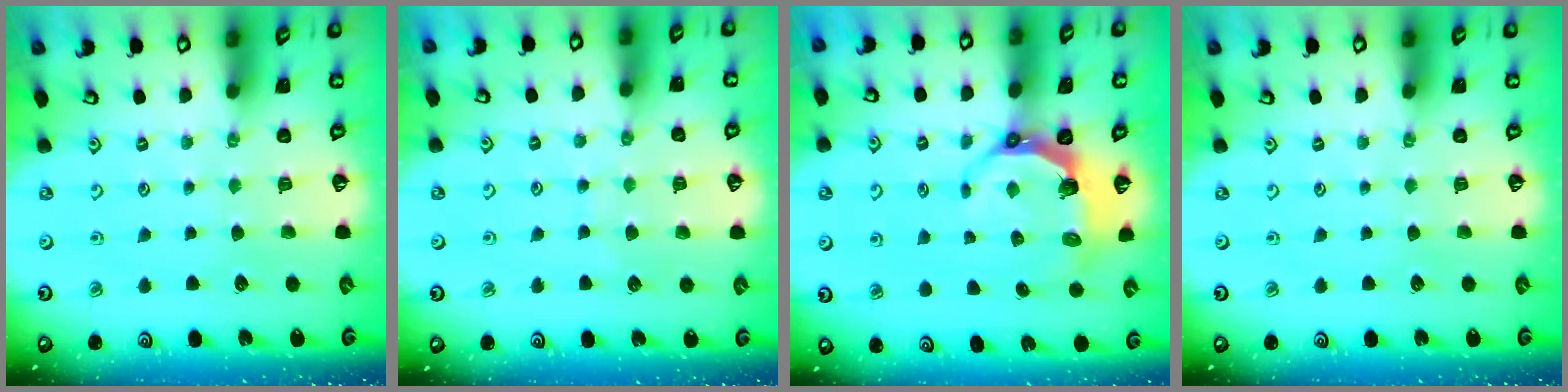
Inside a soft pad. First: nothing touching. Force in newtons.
{"total": 4.9, "press": 4.8, "slide": 0.4}
{"total": 5.3, "press": 4.1, "slide": 3.5}
{"total": 0.0}